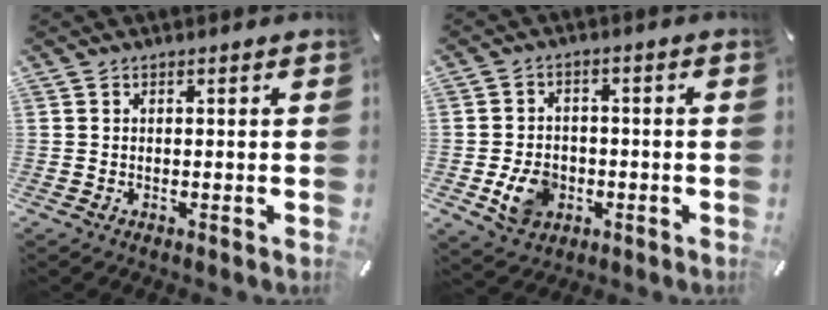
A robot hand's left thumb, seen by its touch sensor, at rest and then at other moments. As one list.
[{"total": 8.2, "force": [-2.1, 6.7, 4.1], "torque": [-0.079, 0.009, -0.036]}]